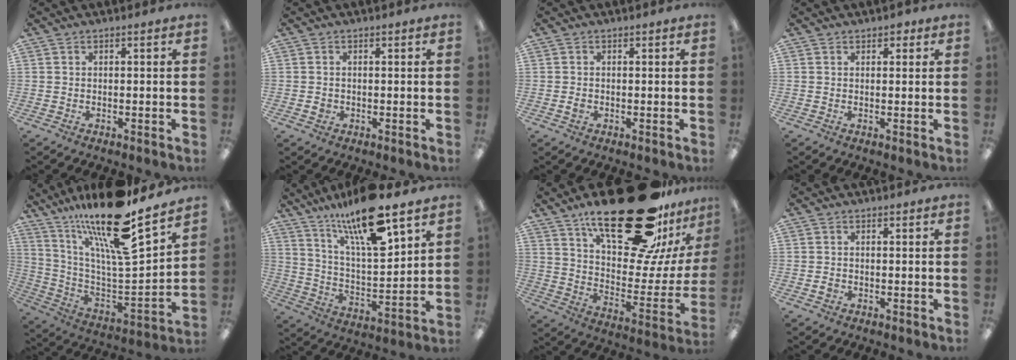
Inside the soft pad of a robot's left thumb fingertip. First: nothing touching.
{"total": 1.7, "force": [0.0, 1.6, 0.4], "torque": [0.000, 0.001, -0.003]}
{"total": 1.1, "force": [-0.2, 1.0, 0.4], "torque": [-0.007, 0.003, -0.005]}
{"total": 1.5, "force": [1.1, 1.0, 0.4], "torque": [0.000, -0.001, 0.018]}
{"total": 21.8, "force": [16.3, 4.6, 13.7], "torque": [-0.232, -0.114, 0.271]}
{"total": 17.8, "force": [13.3, 3.8, 11.1], "torque": [-0.200, -0.078, 0.221]}
{"total": 32.2, "force": [19.8, 12.6, 22.0], "torque": [-0.293, -0.126, 0.339]}
{"total": 1.1, "force": [-0.3, 1.0, 0.4], "torque": [-0.005, 0.003, -0.006]}